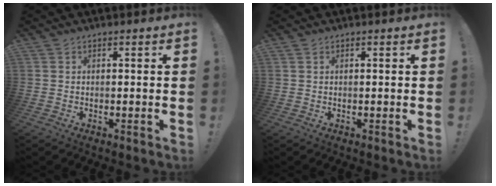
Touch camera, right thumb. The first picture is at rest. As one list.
[{"total": 0.0}]